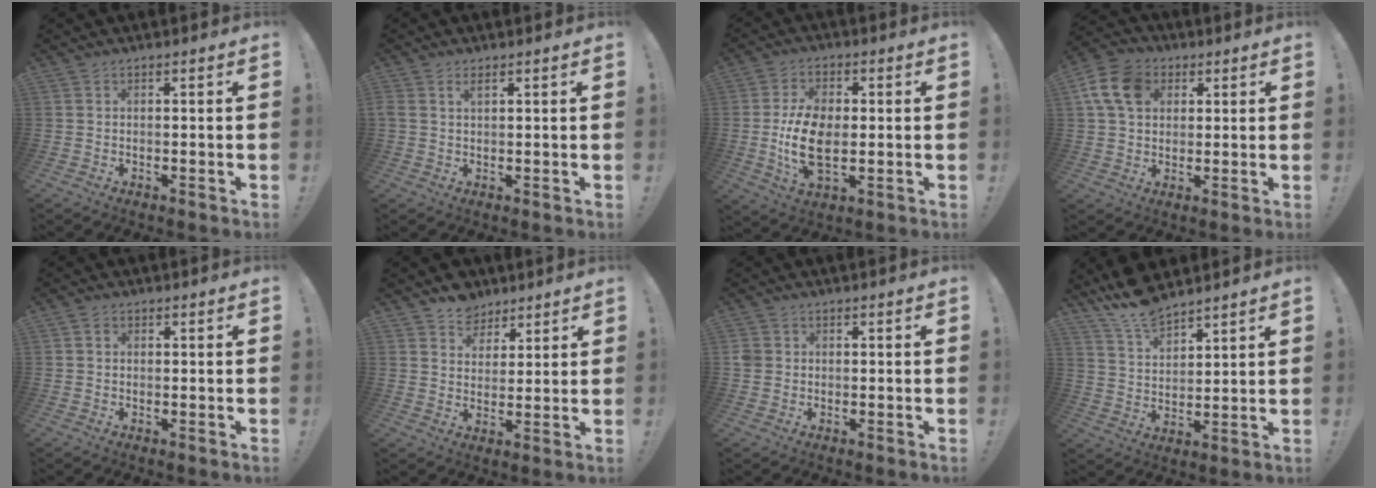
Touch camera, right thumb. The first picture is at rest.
{"total": 1.8, "force": [1.1, 0.7, 1.2], "torque": [-0.018, -0.003, 0.018]}
{"total": 13.0, "force": [-1.1, 7.3, 10.7], "torque": [-0.202, -0.006, -0.019]}
{"total": 12.5, "force": [4.1, 9.4, 7.1], "torque": [-0.128, 0.001, 0.084]}
{"total": 0.9, "force": [0.0, 0.8, 0.3], "torque": [-0.004, 0.003, 0.000]}
{"total": 7.0, "force": [4.8, 5.0, 0.5], "torque": [-0.010, -0.037, 0.097]}
{"total": 2.4, "force": [0.1, 2.2, 1.0], "torque": [-0.010, 0.003, 0.002]}
{"total": 10.3, "force": [9.1, 3.3, 3.5], "torque": [-0.073, -0.063, 0.172]}